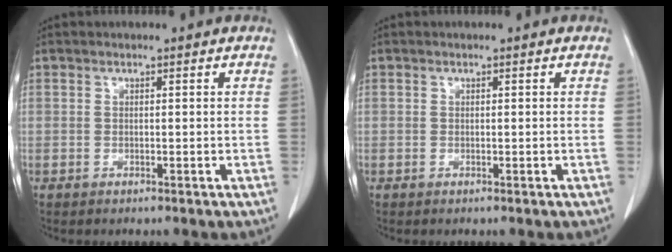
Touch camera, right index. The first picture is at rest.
{"total": 0.0}